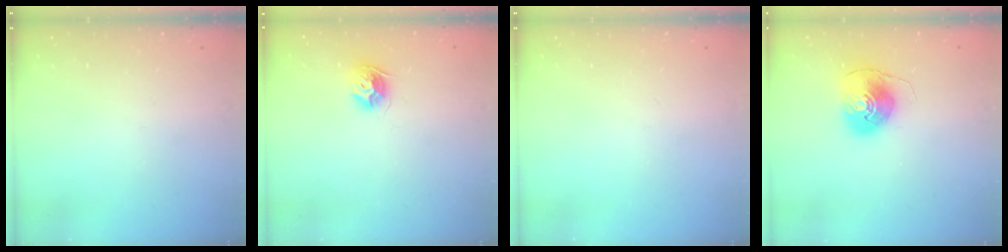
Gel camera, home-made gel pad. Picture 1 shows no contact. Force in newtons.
{"total": 8.8, "press": 8.8, "slide": 0.4}
{"total": 0.0}
{"total": 8.4, "press": 8.3, "slide": 1.5}